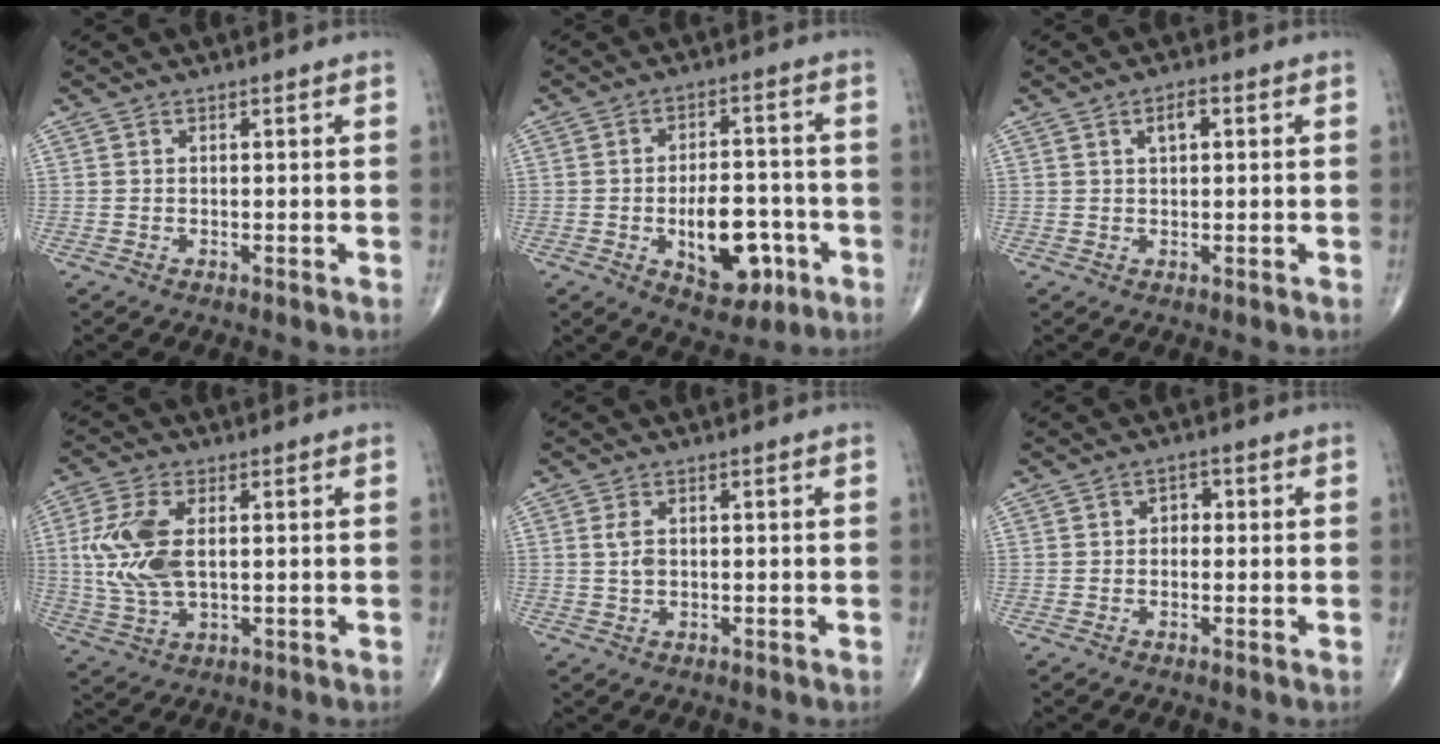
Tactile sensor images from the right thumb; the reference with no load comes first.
{"total": 12.4, "force": [-3.7, 6.9, 9.6], "torque": [-0.112, 0.023, -0.045]}
{"total": 2.8, "force": [1.0, 1.4, 2.3], "torque": [-0.035, 0.003, 0.015]}
{"total": 11.0, "force": [1.2, 5.8, 9.3], "torque": [-0.212, -0.003, 0.027]}
{"total": 2.3, "force": [0.3, 1.3, 1.8], "torque": [-0.037, 0.000, 0.005]}
{"total": 2.0, "force": [0.0, 1.6, 1.2], "torque": [-0.002, 0.006, -0.008]}